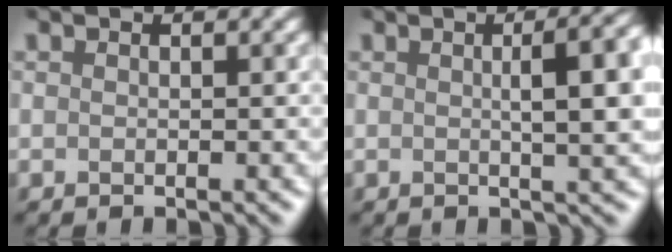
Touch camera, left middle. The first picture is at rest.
{"total": 5.8, "force": [0.7, 1.2, 5.6], "torque": [-0.049, 0.015, 0.007]}